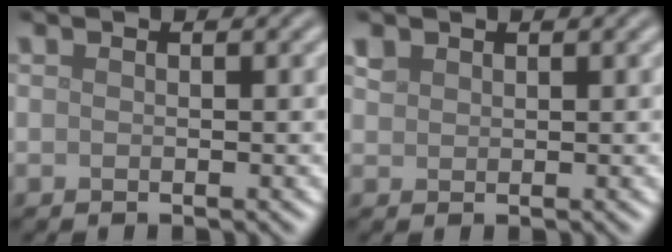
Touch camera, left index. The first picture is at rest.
{"total": 1.1, "force": [0.9, 0.7, 0.2], "torque": [-0.006, 0.003, 0.019]}